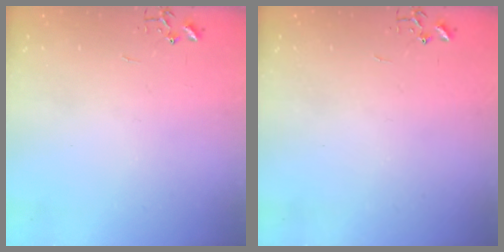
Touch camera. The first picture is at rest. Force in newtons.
{"total": 0.0}